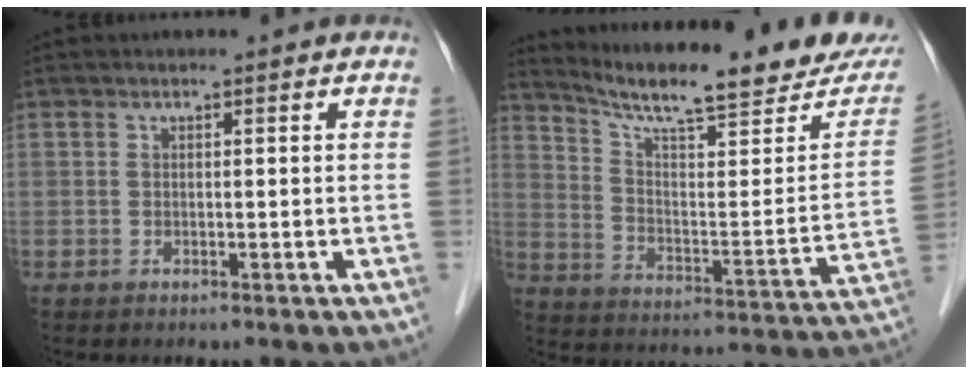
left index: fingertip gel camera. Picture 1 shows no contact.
{"total": 22.1, "force": [19.4, 2.2, 10.4], "torque": [-0.162, -0.050, 0.270]}